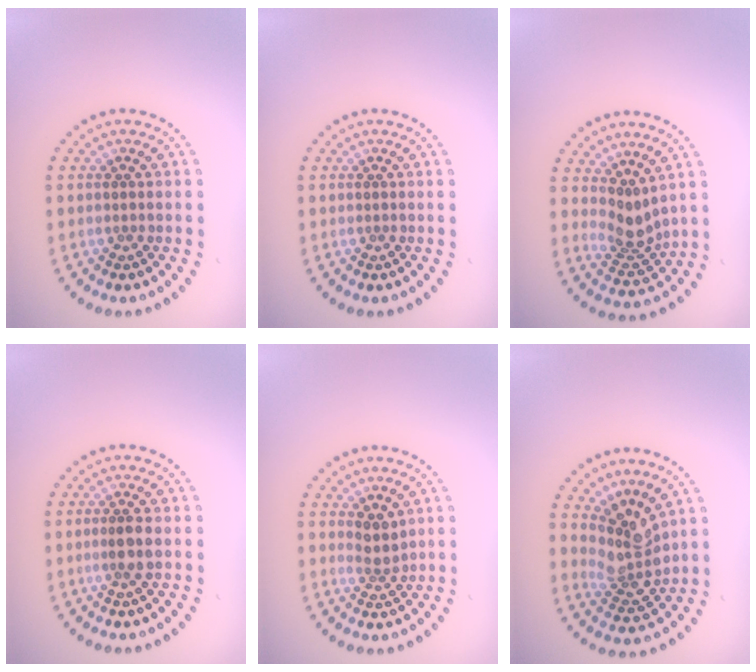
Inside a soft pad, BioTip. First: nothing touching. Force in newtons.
{"total": 0.0}
{"total": 2.8, "press": 1.9, "slide": 2.0}
{"total": 1.9, "press": 1.6, "slide": 1.0}
{"total": 1.9, "press": 1.5, "slide": 1.1}
{"total": 3.8, "press": 3.1, "slide": 2.1}